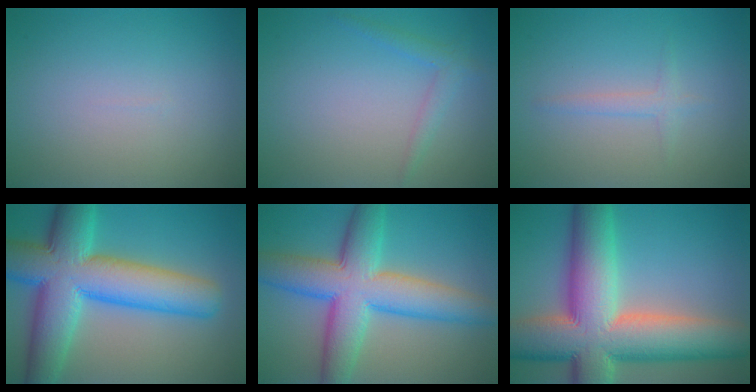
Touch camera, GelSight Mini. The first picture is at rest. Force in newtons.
{"total": 1.6, "press": 1.6, "slide": 0.1}
{"total": 1.2, "press": 1.2, "slide": 0.1}
{"total": 12.6, "press": 12.6, "slide": 0.4}
{"total": 9.7, "press": 9.6, "slide": 0.2}
{"total": 15.1, "press": 15.1, "slide": 1.0}